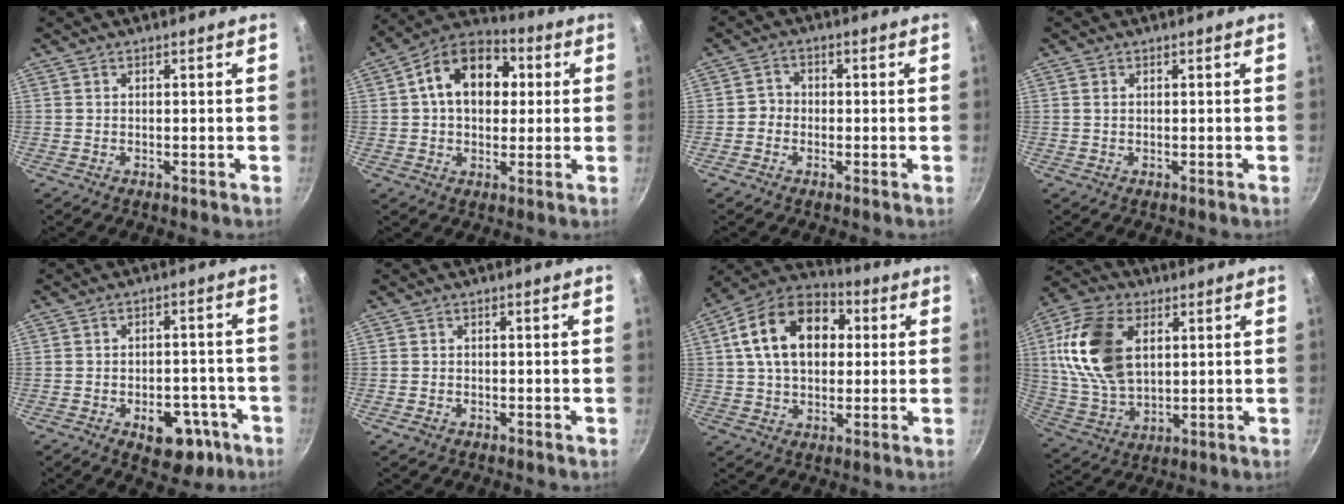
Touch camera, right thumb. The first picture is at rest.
{"total": 15.2, "force": [2.8, 10.7, 10.4], "torque": [-0.128, 0.023, 0.026]}
{"total": 2.8, "force": [-0.8, 2.5, 0.9], "torque": [0.002, 0.013, -0.023]}
{"total": 0.8, "force": [0.2, 0.5, 0.5], "torque": [-0.010, 0.002, 0.004]}
{"total": 10.4, "force": [-4.6, 6.3, 6.8], "torque": [-0.048, 0.026, -0.052]}
{"total": 1.5, "force": [-0.8, 1.0, 0.7], "torque": [-0.014, 0.001, -0.013]}
{"total": 17.7, "force": [3.6, 12.1, 12.5], "torque": [-0.185, 0.026, 0.046]}
{"total": 17.8, "force": [4.4, 11.2, 13.1], "torque": [-0.235, -0.002, 0.089]}